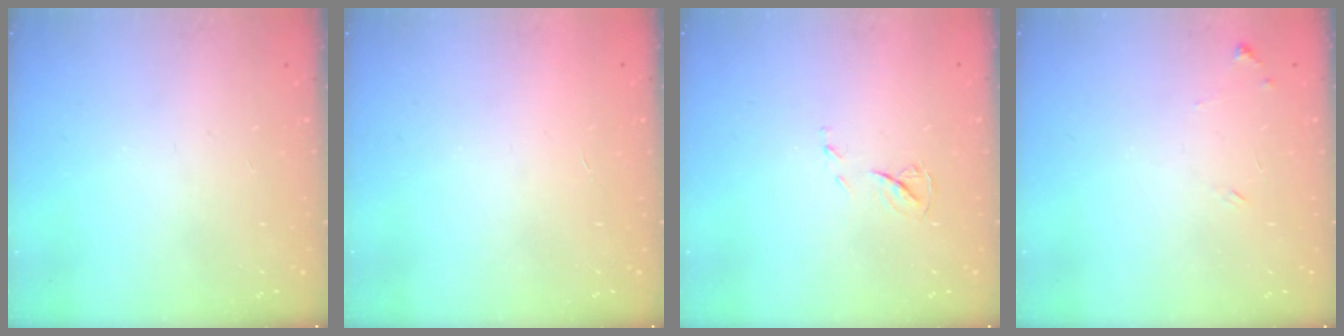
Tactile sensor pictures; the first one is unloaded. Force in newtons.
{"total": 1.6, "press": 1.6, "slide": 0.1}
{"total": 5.7, "press": 5.6, "slide": 0.5}
{"total": 5.5, "press": 5.4, "slide": 0.4}